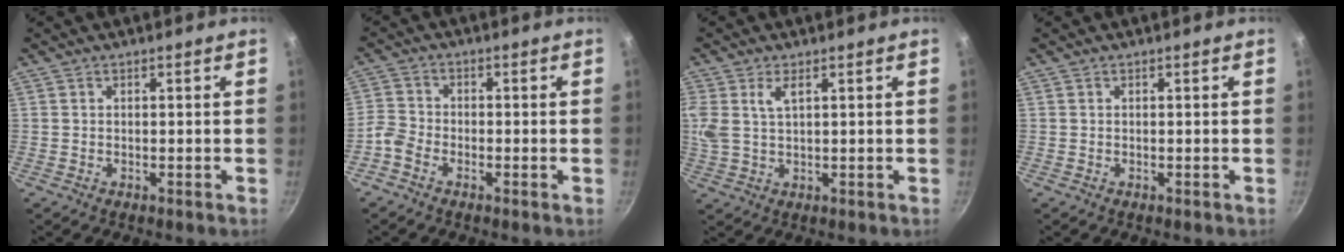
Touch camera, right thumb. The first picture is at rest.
{"total": 3.3, "force": [-2.3, 1.9, 1.4], "torque": [-0.035, 0.021, -0.059]}
{"total": 7.2, "force": [2.8, 3.7, 5.5], "torque": [-0.112, 0.004, 0.057]}
{"total": 0.0}